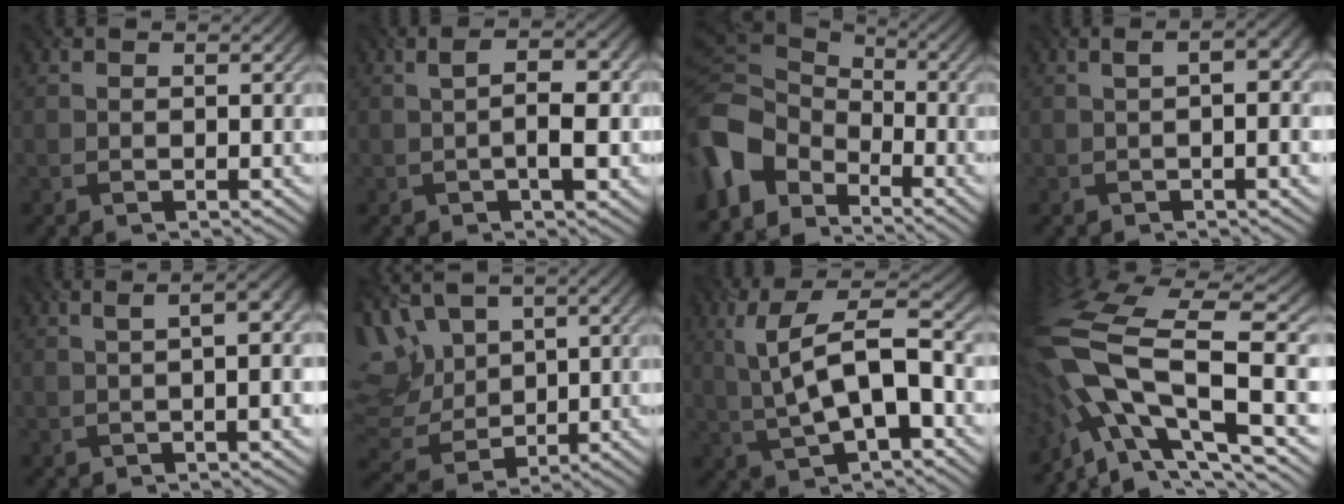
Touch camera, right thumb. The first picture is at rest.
{"total": 4.7, "force": [-0.5, 1.4, 4.5], "torque": [-0.074, 0.004, -0.006]}
{"total": 10.5, "force": [-5.0, 7.0, 6.0], "torque": [-0.165, -0.017, -0.107]}
{"total": 5.3, "force": [0.1, 1.6, 5.1], "torque": [-0.057, 0.009, 0.001]}
{"total": 6.3, "force": [0.6, 1.9, 6.0], "torque": [-0.061, 0.020, 0.003]}
{"total": 11.3, "force": [4.4, 7.6, 7.2], "torque": [-0.203, 0.027, 0.089]}
{"total": 11.2, "force": [0.1, 4.5, 10.2], "torque": [-0.192, 0.016, 0.000]}
{"total": 17.1, "force": [-4.5, 7.2, 14.9], "torque": [-0.335, -0.014, -0.075]}